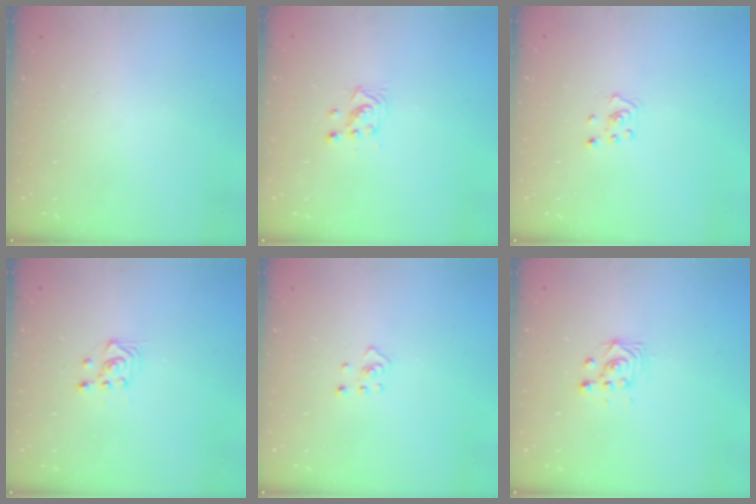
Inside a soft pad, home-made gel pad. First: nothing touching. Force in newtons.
{"total": 3.0, "press": 2.9, "slide": 0.5}
{"total": 2.8, "press": 2.8, "slide": 0.3}
{"total": 3.0, "press": 2.8, "slide": 1.0}
{"total": 2.4, "press": 2.3, "slide": 0.4}
{"total": 2.9, "press": 2.9, "slide": 0.1}